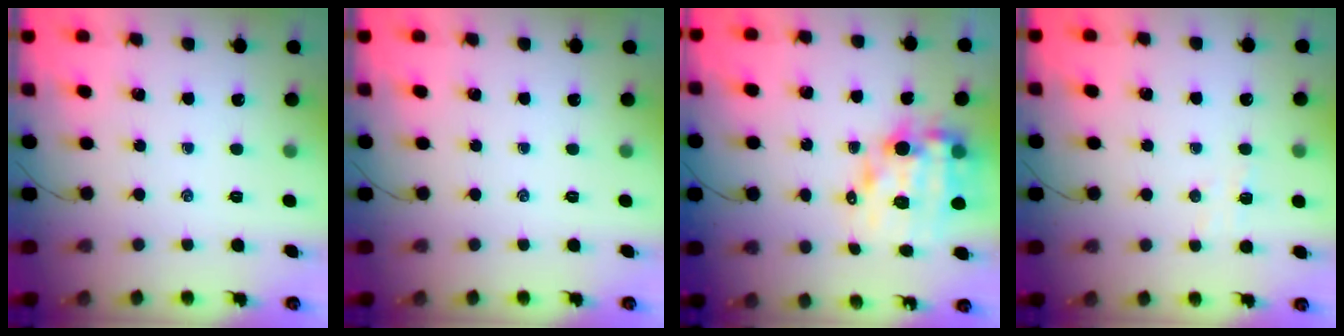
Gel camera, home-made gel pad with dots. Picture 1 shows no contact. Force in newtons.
{"total": 0.0}
{"total": 11.7, "press": 11.2, "slide": 3.2}
{"total": 4.5, "press": 4.4, "slide": 1.0}